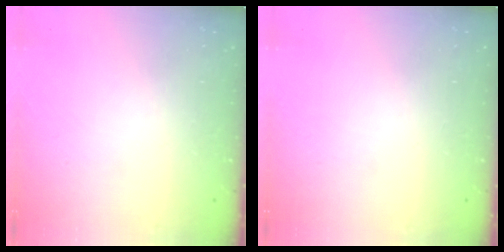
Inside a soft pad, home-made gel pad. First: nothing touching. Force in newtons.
{"total": 0.0}